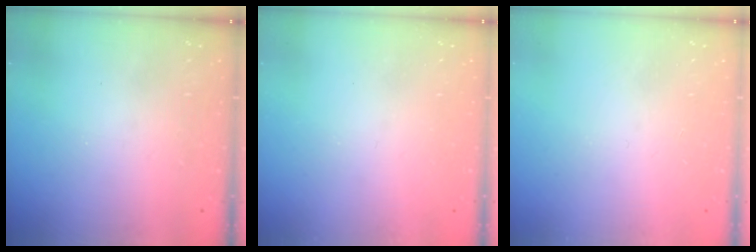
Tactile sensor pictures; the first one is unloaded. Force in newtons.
{"total": 0.0}
{"total": 0.0}